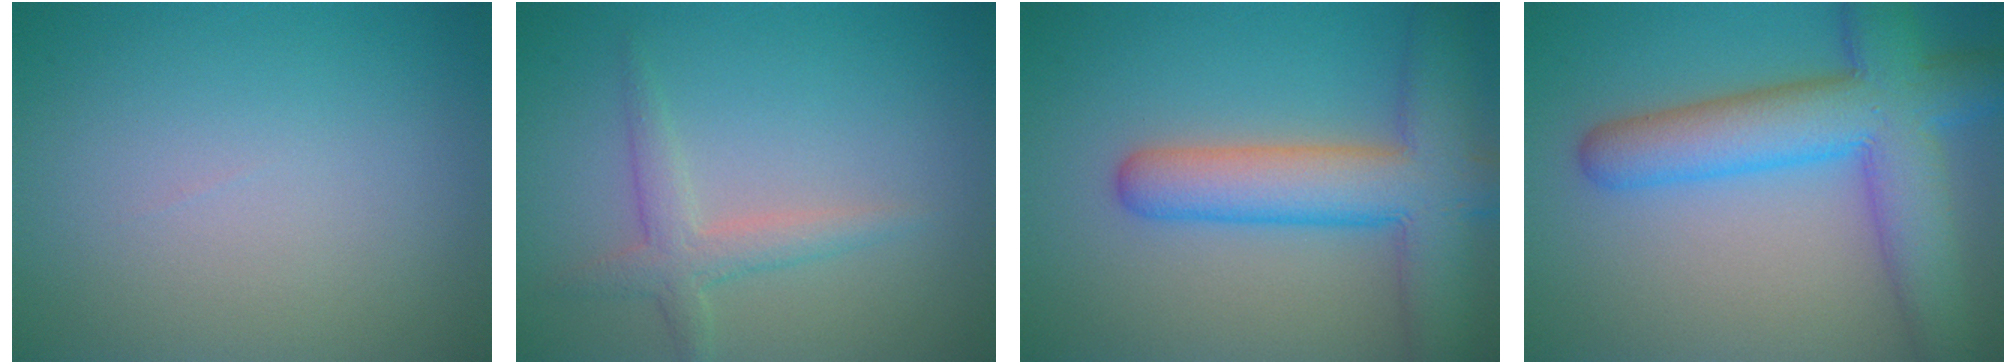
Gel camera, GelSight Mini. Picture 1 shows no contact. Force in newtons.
{"total": 2.5, "press": 2.5, "slide": 0.1}
{"total": 8.0, "press": 8.0, "slide": 0.5}
{"total": 9.1, "press": 9.1, "slide": 0.3}